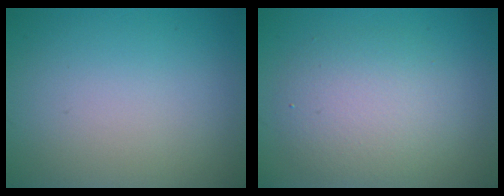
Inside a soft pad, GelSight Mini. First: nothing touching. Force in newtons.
{"total": 4.7, "press": 4.7, "slide": 0.4}